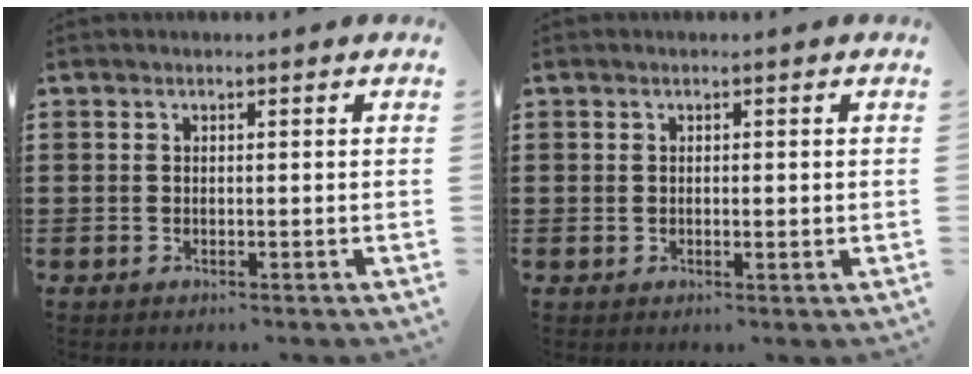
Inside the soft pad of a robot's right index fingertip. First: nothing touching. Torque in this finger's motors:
{"motor_torque": [-0.28, 0.46, -0.03, 0.00]}